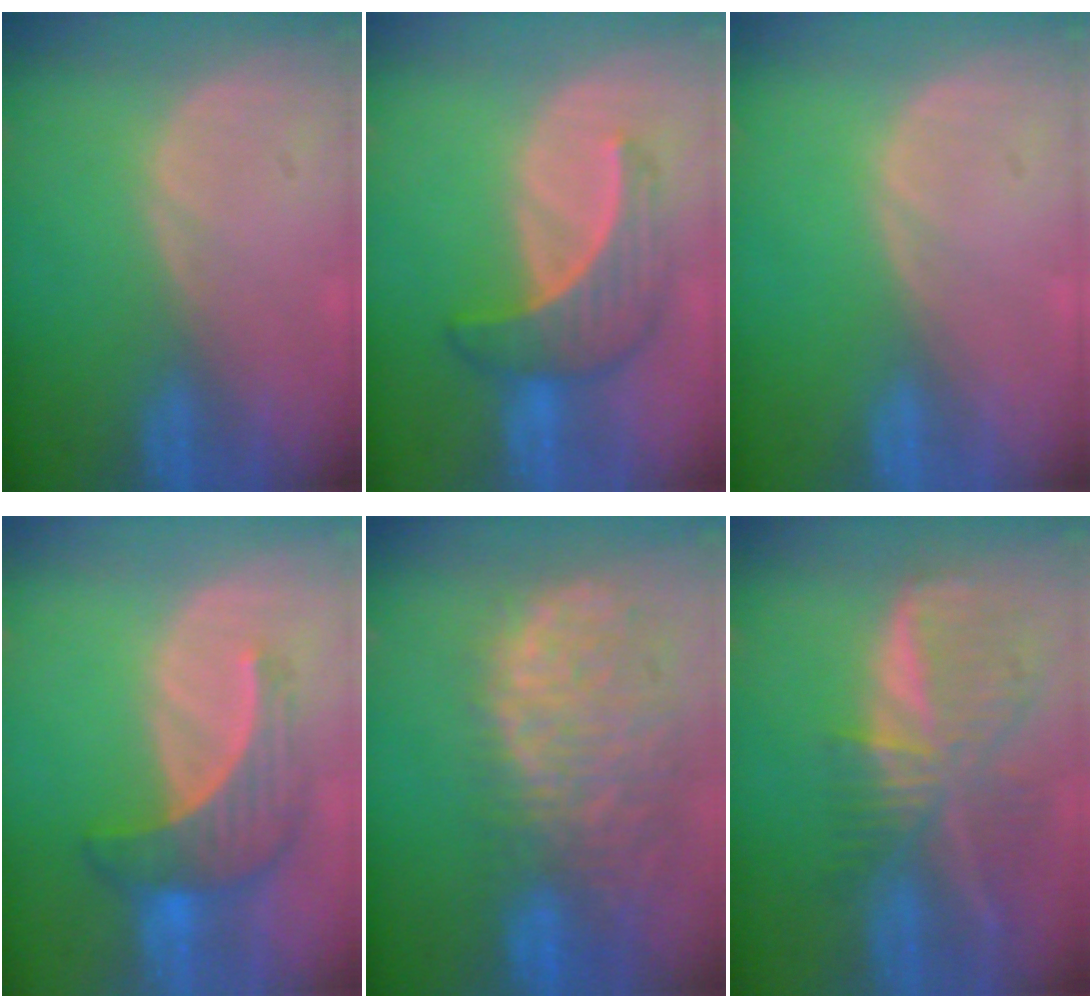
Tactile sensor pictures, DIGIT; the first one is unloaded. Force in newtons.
{"total": 6.5, "press": 6.4, "slide": 1.0}
{"total": 0.0}
{"total": 7.1, "press": 6.9, "slide": 1.8}
{"total": 13.5, "press": 11.1, "slide": 7.8}
{"total": 9.5, "press": 8.3, "slide": 4.6}